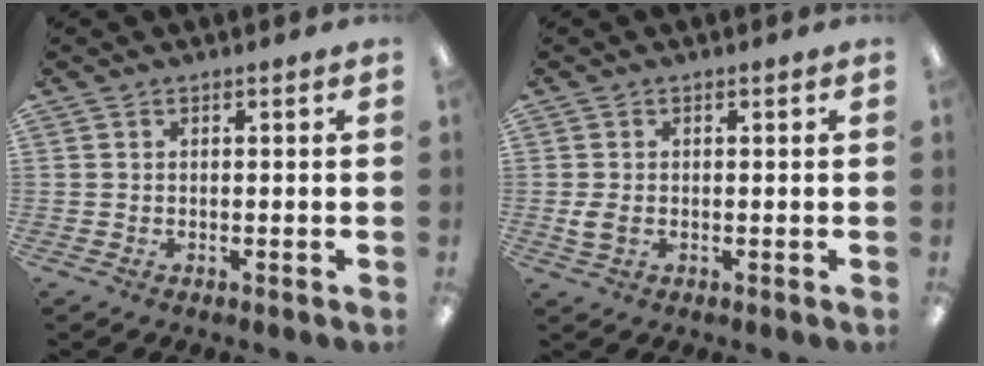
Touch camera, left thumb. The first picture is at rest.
{"total": 3.0, "force": [-0.2, 2.2, 2.1], "torque": [-0.037, 0.000, -0.006]}